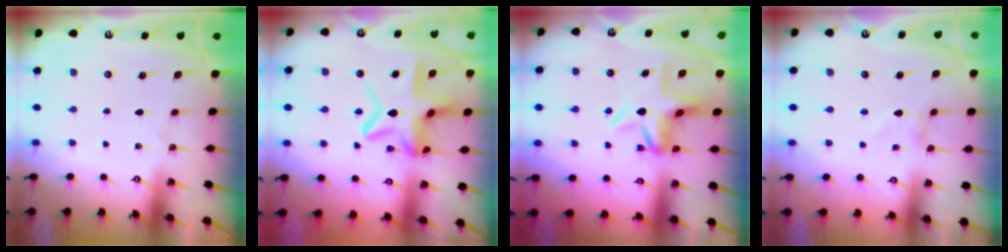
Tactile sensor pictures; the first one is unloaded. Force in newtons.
{"total": 13.6, "press": 13.6, "slide": 1.3}
{"total": 7.3, "press": 6.9, "slide": 2.4}
{"total": 0.7, "press": 0.7, "slide": 0.2}